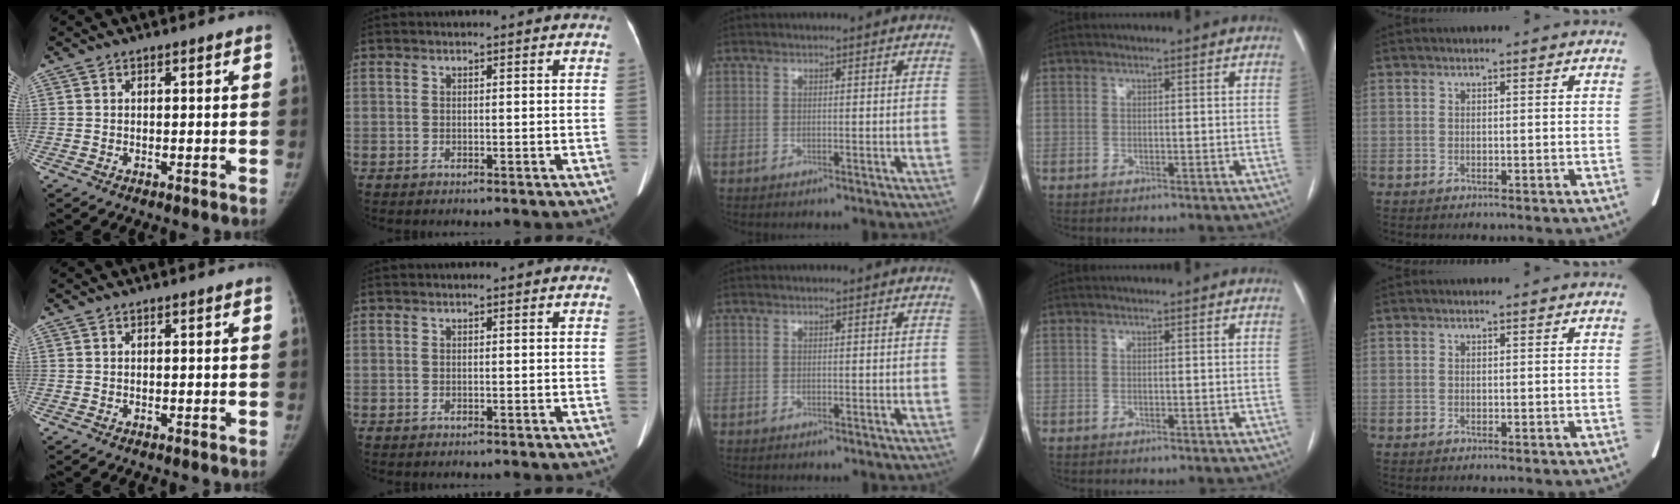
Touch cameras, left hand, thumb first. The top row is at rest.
{}